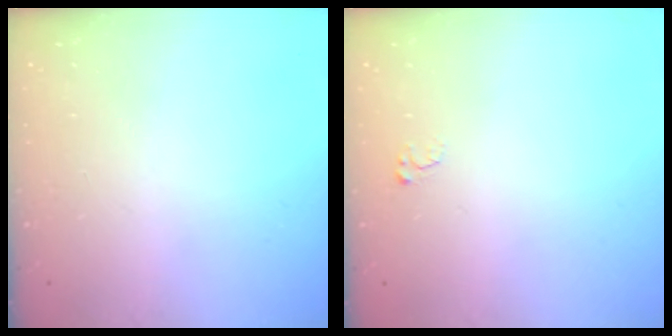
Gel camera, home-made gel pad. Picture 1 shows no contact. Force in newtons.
{"total": 2.5, "press": 2.5, "slide": 0.3}